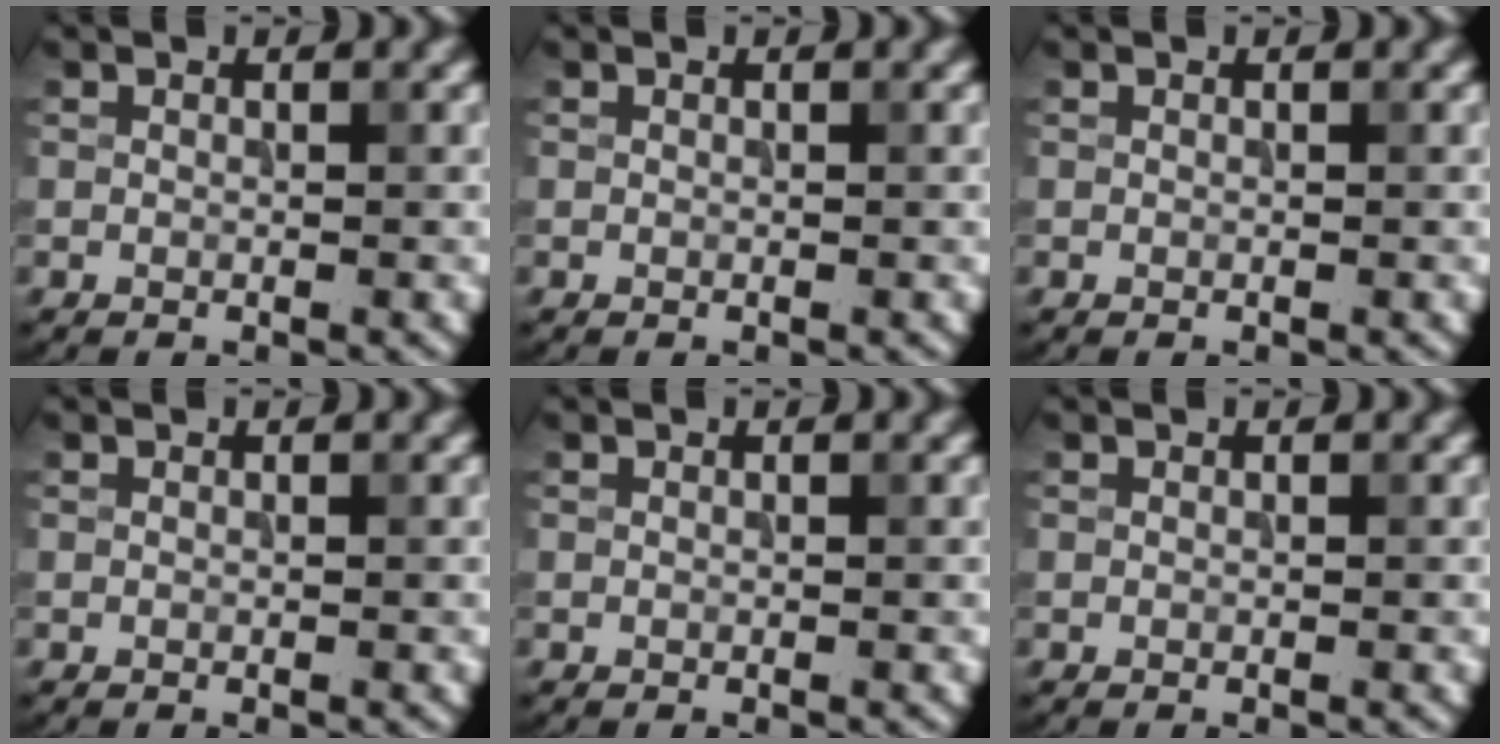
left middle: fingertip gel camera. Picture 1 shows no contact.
{"total": 0.0}
{"total": 0.0}
{"total": 0.0}
{"total": 0.0}
{"total": 0.0}